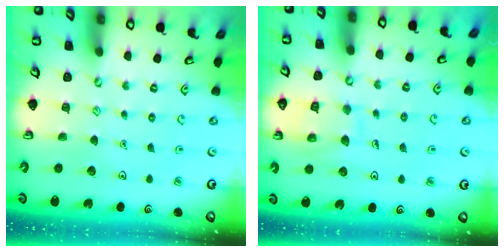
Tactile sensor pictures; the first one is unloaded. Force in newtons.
{"total": 9.1, "press": 9.0, "slide": 0.9}